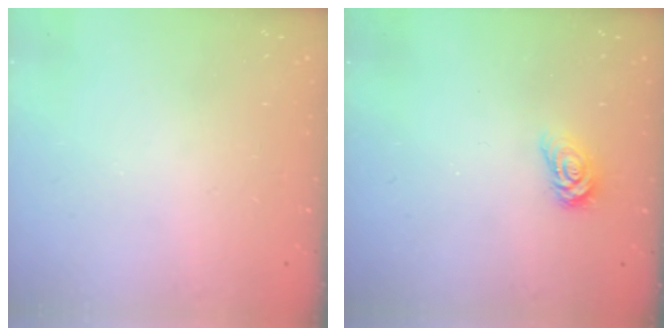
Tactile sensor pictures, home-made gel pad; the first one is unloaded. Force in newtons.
{"total": 3.9, "press": 3.9, "slide": 0.4}